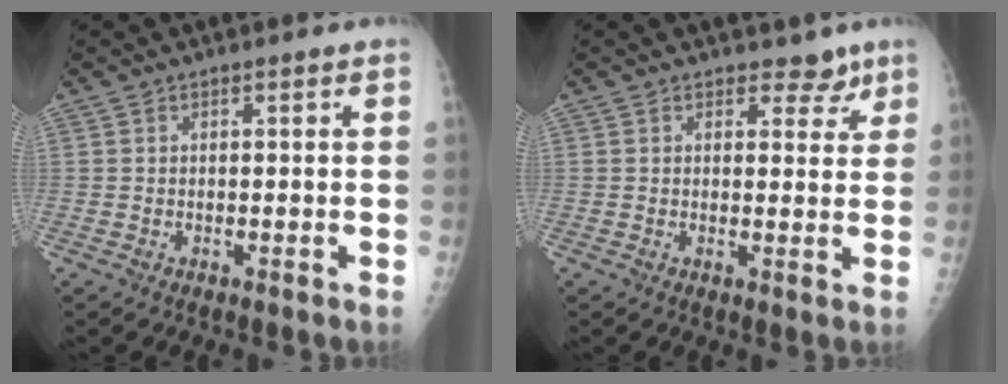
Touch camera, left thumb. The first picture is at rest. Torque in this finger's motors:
{"motor_torque": [0.04, -0.16, 0.32, 0.06, -0.08]}